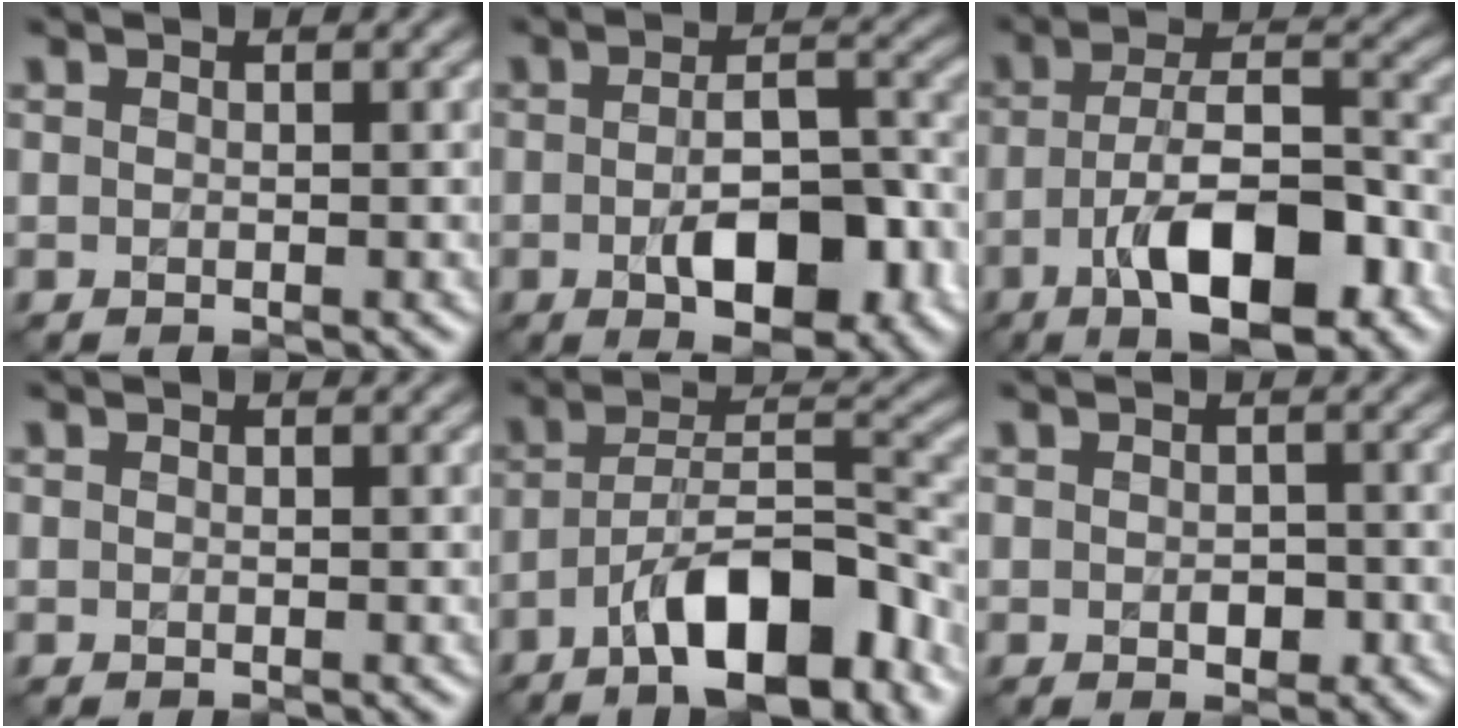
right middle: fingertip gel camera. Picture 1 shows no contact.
{"total": 7.8, "force": [-2.3, 3.6, 6.6], "torque": [-0.107, 0.002, -0.032]}
{"total": 10.0, "force": [-4.3, 3.9, 8.2], "torque": [-0.135, 0.010, -0.075]}
{"total": 0.0}
{"total": 10.5, "force": [-5.9, 3.7, 7.8], "torque": [-0.118, 0.016, -0.106]}
{"total": 1.4, "force": [-0.1, 1.0, 1.0], "torque": [-0.016, -0.004, -0.003]}